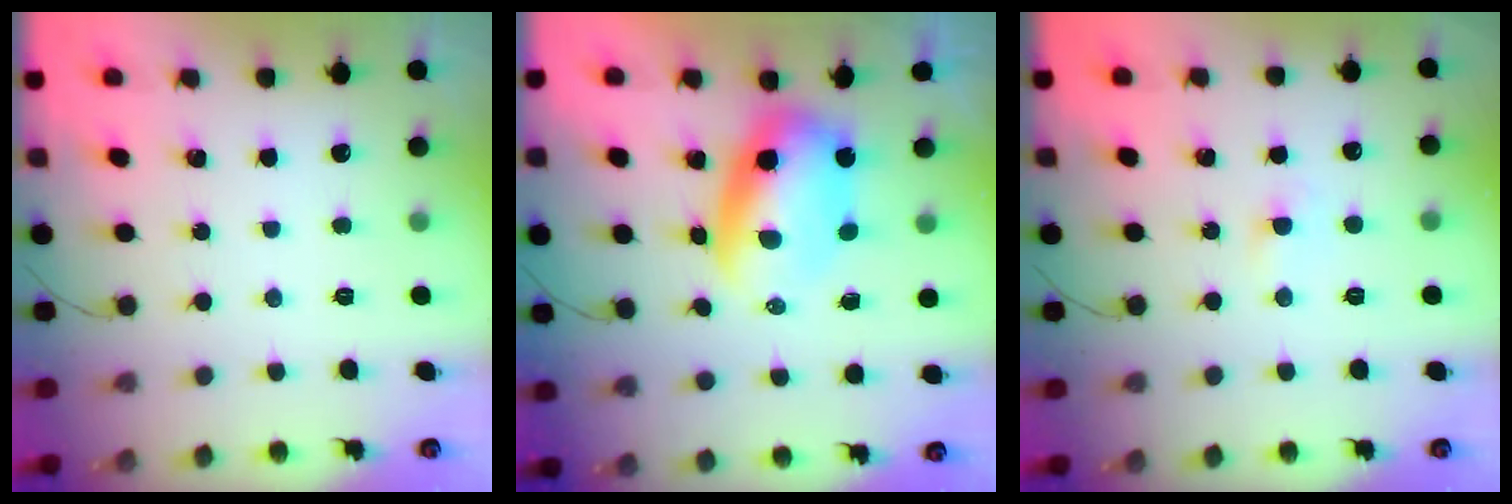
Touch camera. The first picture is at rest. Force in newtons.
{"total": 7.7, "press": 7.5, "slide": 1.8}
{"total": 1.8, "press": 1.6, "slide": 0.8}